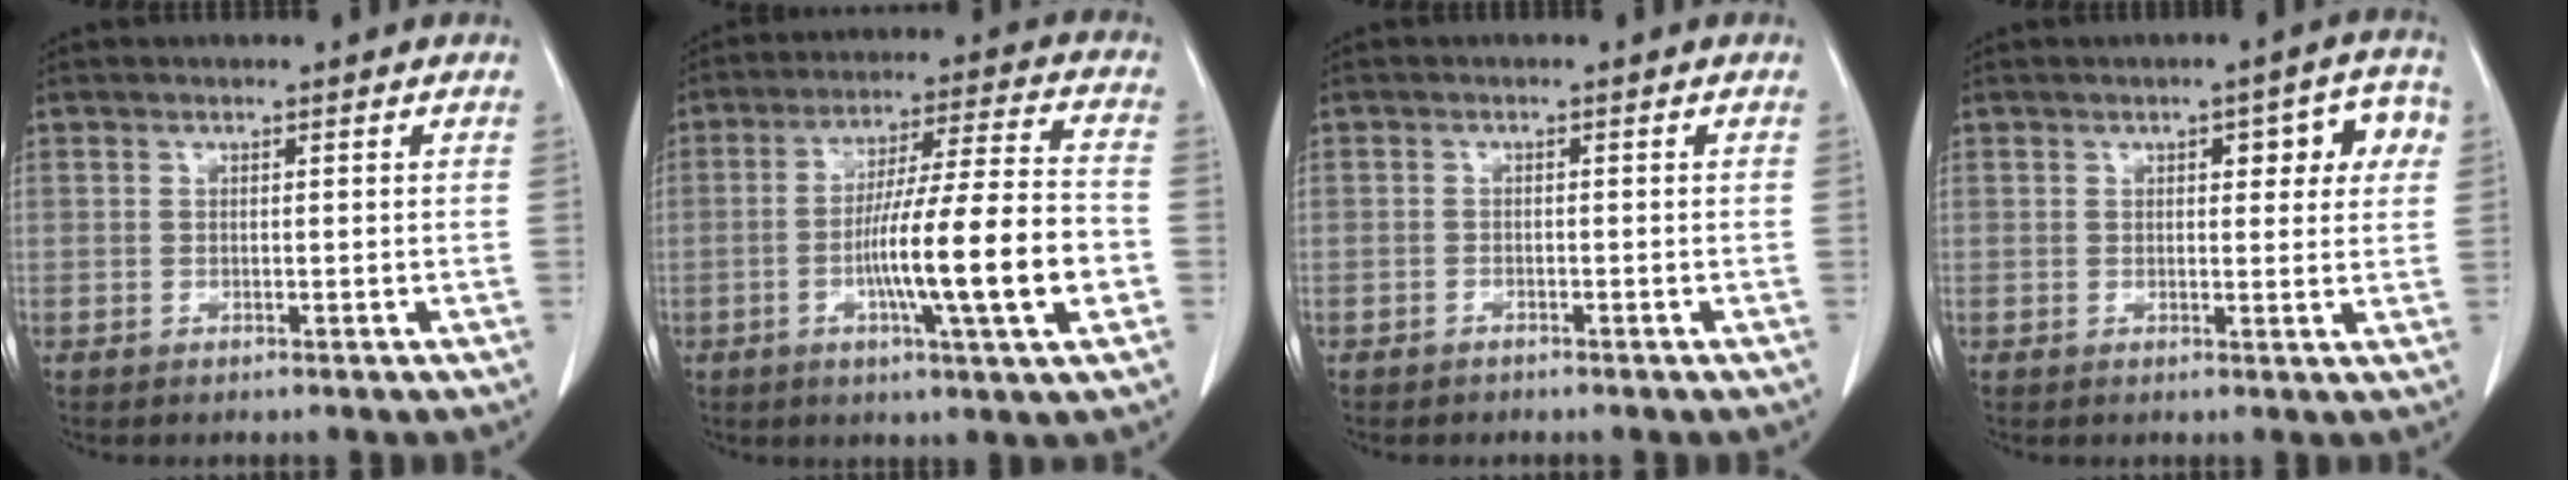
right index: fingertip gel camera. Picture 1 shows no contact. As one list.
[{"total": 16.1, "force": [-4.0, 0.1, 15.6], "torque": [-0.262, 0.000, -0.066]}, {"total": 0.9, "force": [-0.8, 0.5, 0.0], "torque": [-0.004, 0.002, -0.014]}, {"total": 6.7, "force": [2.1, 2.3, 5.9], "torque": [-0.059, 0.020, 0.021]}]